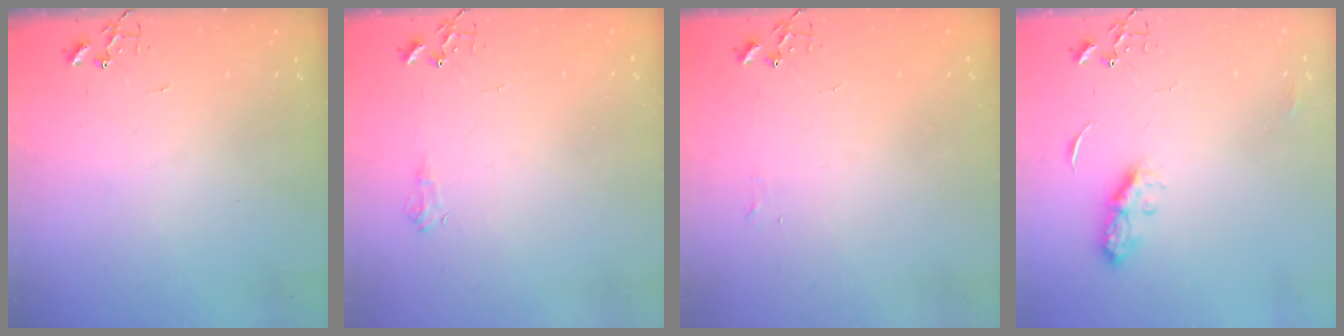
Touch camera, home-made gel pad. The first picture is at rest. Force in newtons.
{"total": 5.8, "press": 5.7, "slide": 0.8}
{"total": 3.8, "press": 3.8, "slide": 0.6}
{"total": 7.2, "press": 7.2, "slide": 0.3}